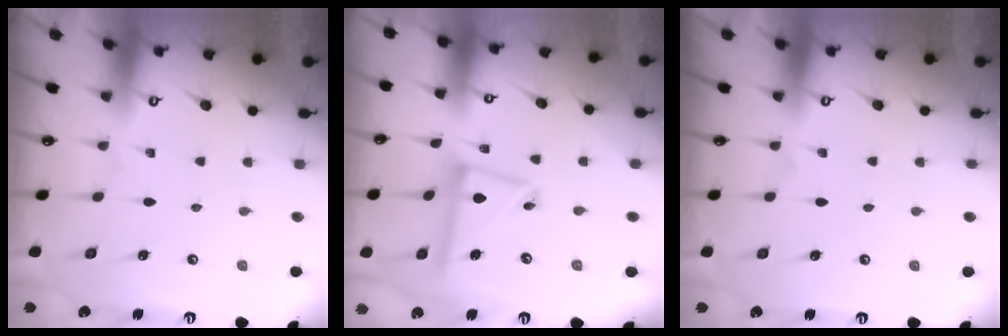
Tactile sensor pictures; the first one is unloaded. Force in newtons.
{"total": 11.1, "press": 11.0, "slide": 1.0}
{"total": 0.0}